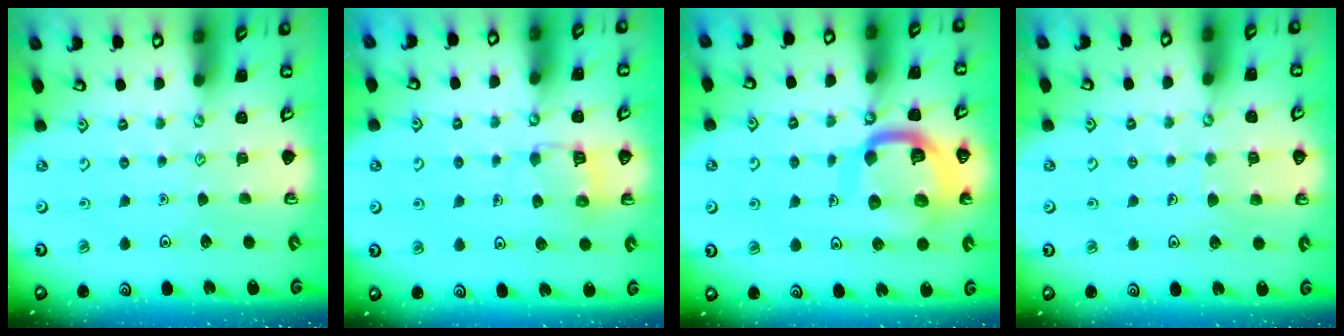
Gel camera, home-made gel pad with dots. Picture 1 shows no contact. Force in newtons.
{"total": 6.3, "press": 6.3, "slide": 0.5}
{"total": 15.6, "press": 15.5, "slide": 1.6}
{"total": 4.6, "press": 4.6, "slide": 0.3}